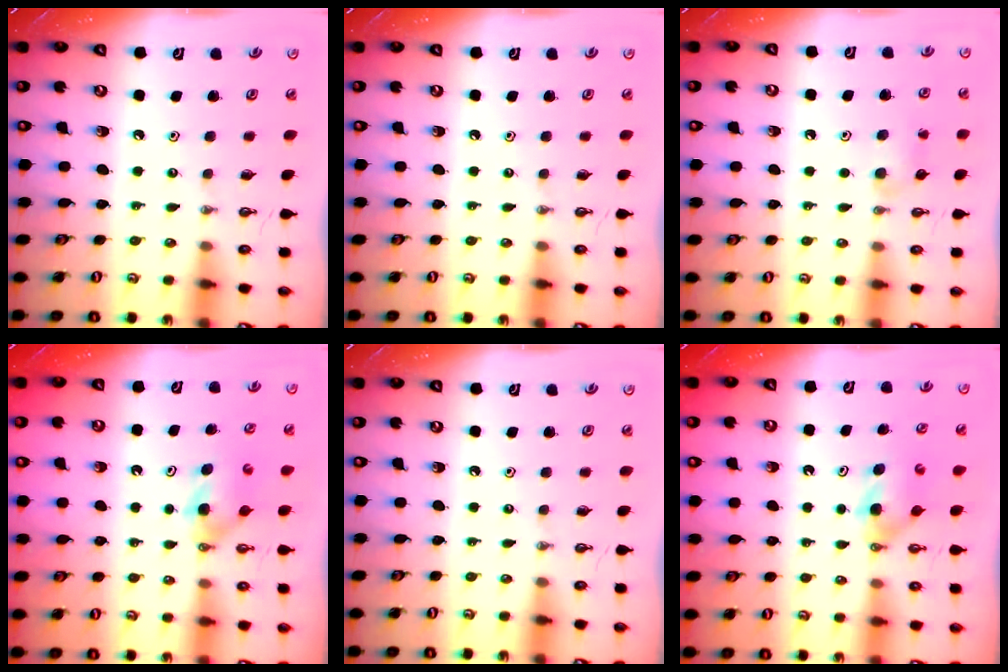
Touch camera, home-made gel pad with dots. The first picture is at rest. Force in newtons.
{"total": 0.0}
{"total": 9.9, "press": 6.3, "slide": 7.7}
{"total": 4.4, "press": 4.4, "slide": 0.6}
{"total": 0.0}
{"total": 4.4, "press": 4.4, "slide": 0.6}